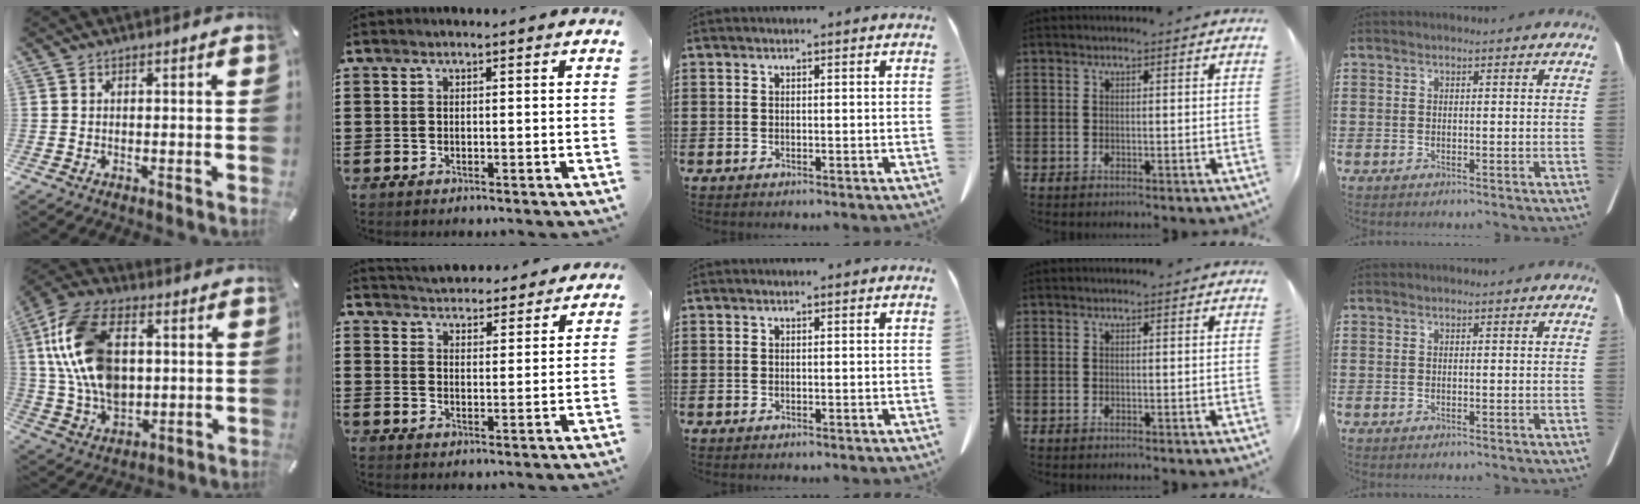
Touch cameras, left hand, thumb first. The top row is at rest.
{"thumb": {"total": 17.8, "force": [3.0, 12.1, 12.7], "torque": [-0.300, 0.010, 0.055]}, "index": {"total": 4.2, "force": [4.2, 0.3, -0.1], "torque": [-0.017, -0.028, 0.071]}}